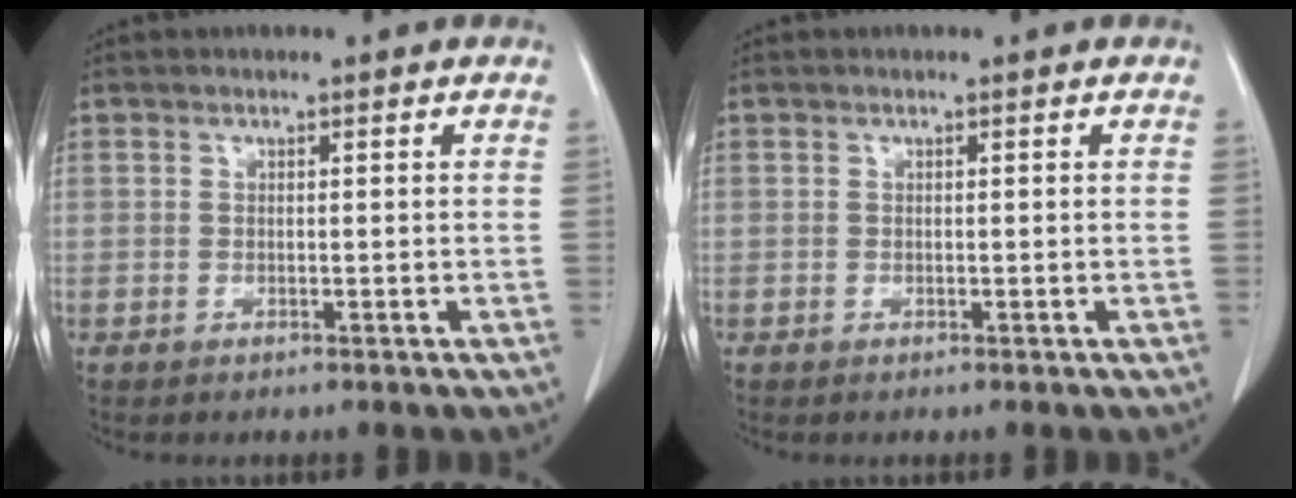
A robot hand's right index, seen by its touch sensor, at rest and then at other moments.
{"total": 0.0}